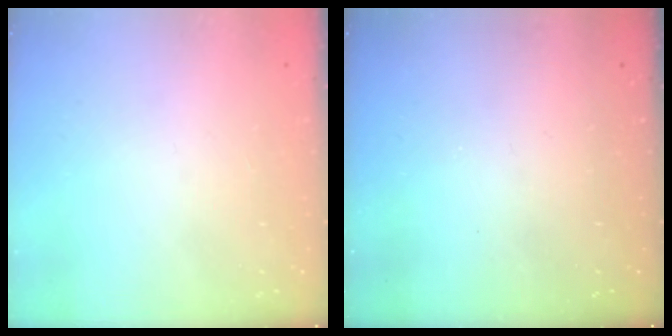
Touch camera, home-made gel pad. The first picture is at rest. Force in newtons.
{"total": 0.0}